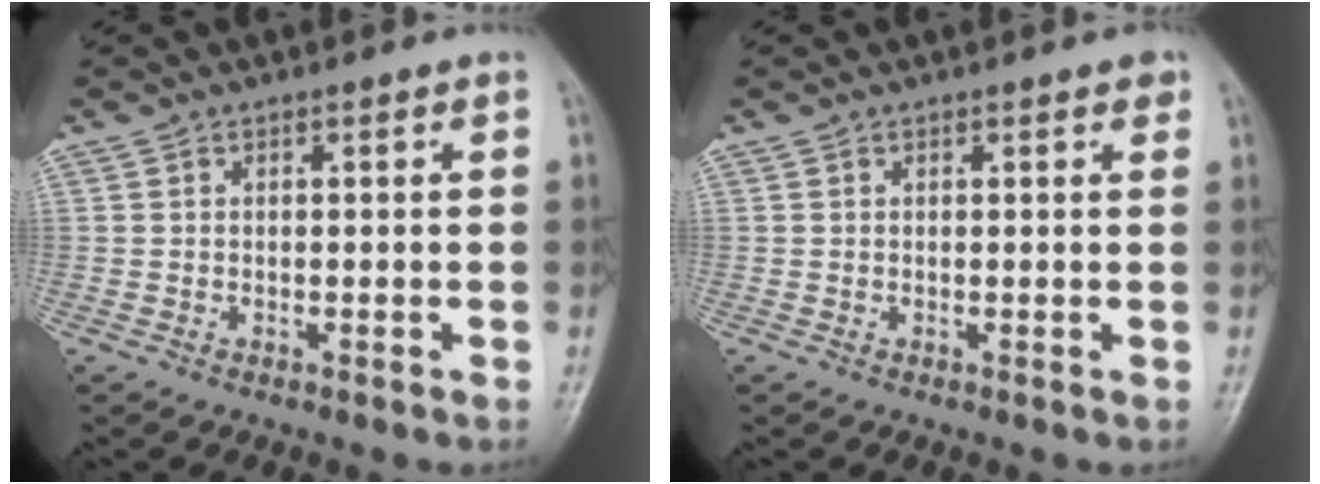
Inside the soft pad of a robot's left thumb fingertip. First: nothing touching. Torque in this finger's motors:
{"motor_torque": [0.18, 0.05, 0.00, -0.27, 0.00]}